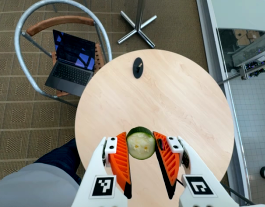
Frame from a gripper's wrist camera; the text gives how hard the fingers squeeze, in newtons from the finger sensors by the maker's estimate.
{"total": 8.6, "left": 8.3, "right": 9.0}